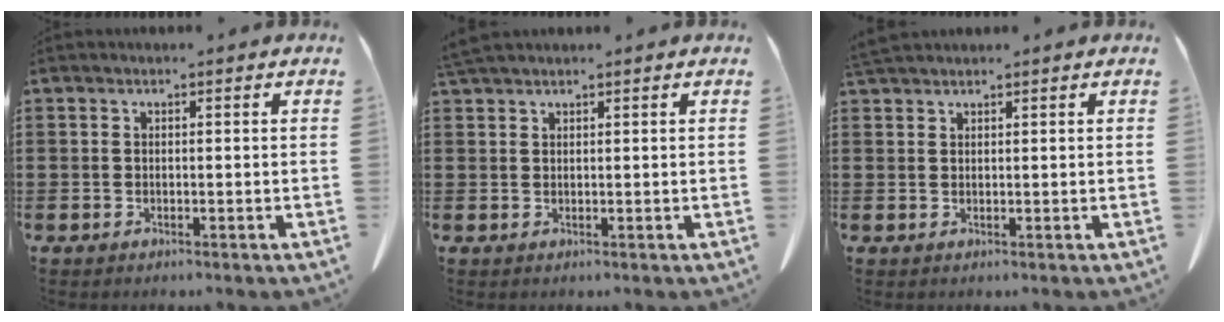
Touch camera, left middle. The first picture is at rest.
{"total": 1.9, "force": [1.7, 0.1, 0.8], "torque": [-0.020, -0.003, 0.035]}
{"total": 1.9, "force": [1.8, 0.1, 0.6], "torque": [-0.018, -0.001, 0.036]}